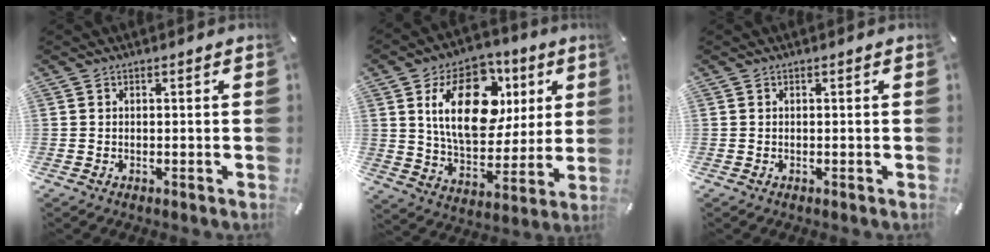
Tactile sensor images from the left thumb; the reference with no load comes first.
{"total": 20.9, "force": [7.2, 13.3, 14.5], "torque": [-0.238, -0.007, 0.122]}
{"total": 0.0}